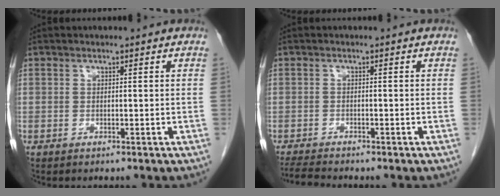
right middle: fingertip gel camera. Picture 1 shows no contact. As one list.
[{"total": 3.4, "force": [-3.2, -0.2, 1.1], "torque": [-0.026, -0.018, -0.055]}]